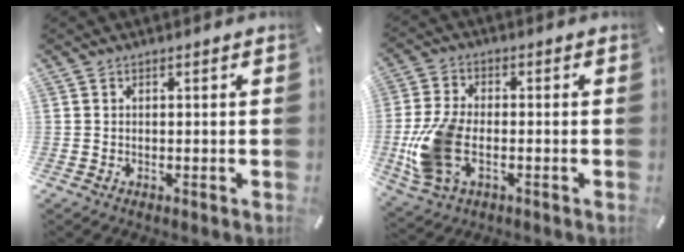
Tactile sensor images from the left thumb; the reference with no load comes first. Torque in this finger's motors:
{"motor_torque": [1.10, 2.82, 0.98, 0.01, 0.30]}